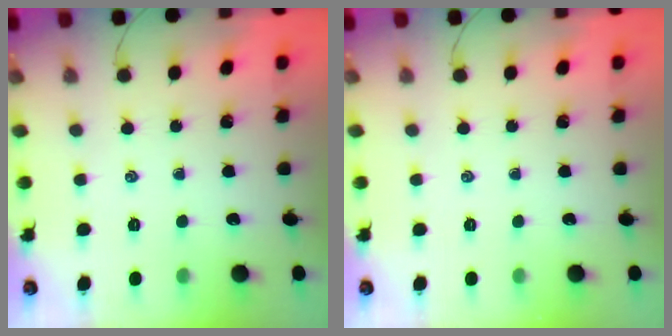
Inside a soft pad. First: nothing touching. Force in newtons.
{"total": 0.0}